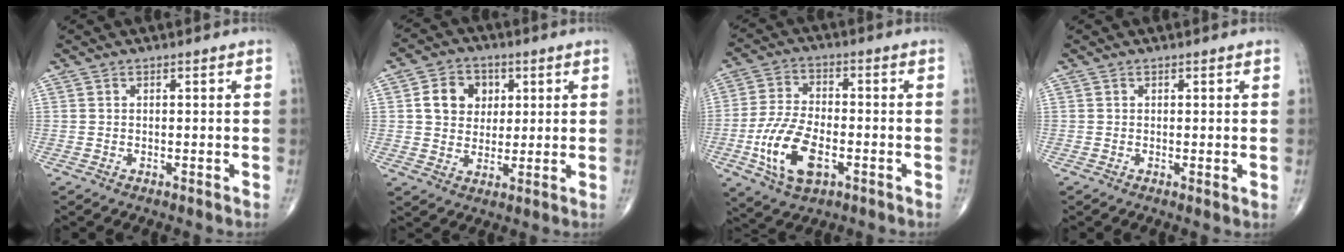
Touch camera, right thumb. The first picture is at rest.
{"total": 8.6, "force": [2.2, 7.1, 4.2], "torque": [-0.034, -0.005, 0.035]}
{"total": 12.9, "force": [-4.1, 6.8, 10.2], "torque": [-0.201, 0.010, -0.074]}
{"total": 0.8, "force": [0.1, 0.4, 0.8], "torque": [-0.012, -0.004, -0.001]}